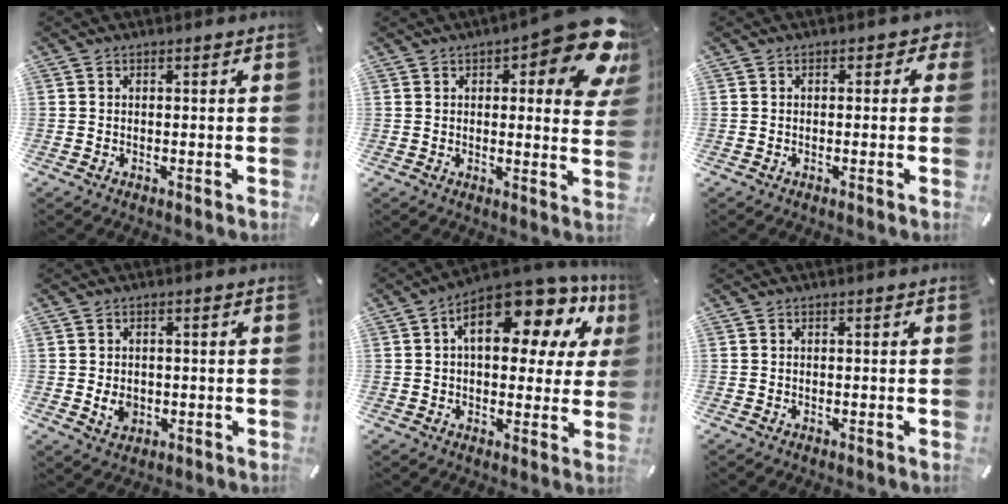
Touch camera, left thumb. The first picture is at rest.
{"total": 16.1, "force": [8.4, 5.6, 12.6], "torque": [-0.159, -0.062, 0.136]}
{"total": 2.2, "force": [-0.4, 1.5, 1.5], "torque": [-0.020, 0.005, -0.011]}
{"total": 3.7, "force": [-0.5, 3.0, 2.0], "torque": [-0.034, -0.001, -0.009]}
{"total": 17.3, "force": [8.0, 8.5, 12.8], "torque": [-0.182, -0.052, 0.130]}
{"total": 0.0}